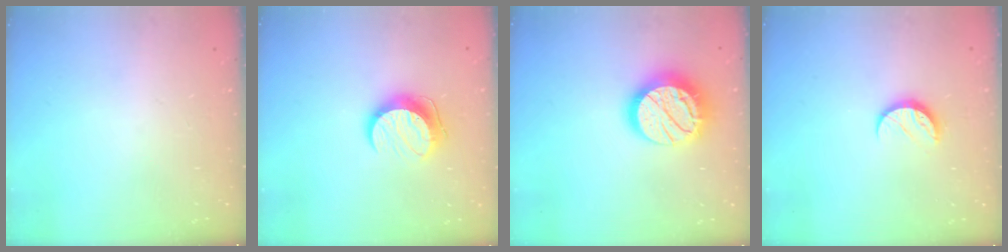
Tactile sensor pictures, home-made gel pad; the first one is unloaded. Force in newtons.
{"total": 9.9, "press": 9.9, "slide": 0.1}
{"total": 17.9, "press": 17.9, "slide": 1.0}
{"total": 7.5, "press": 7.4, "slide": 0.9}